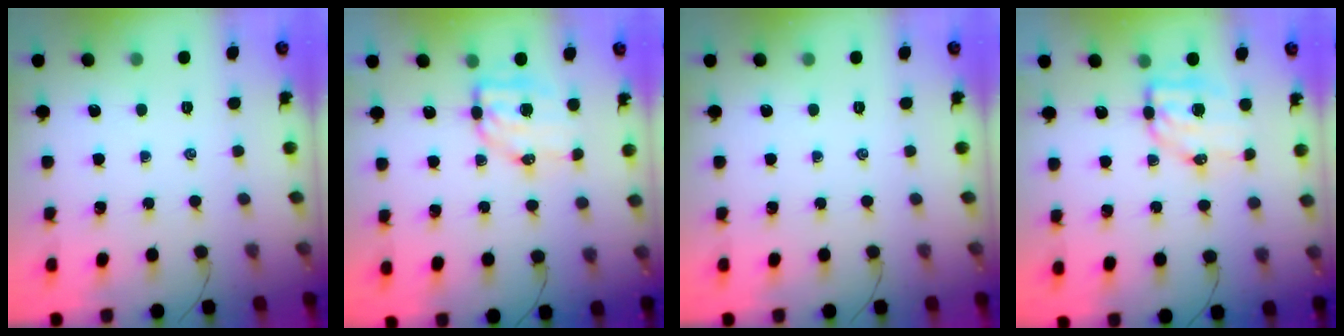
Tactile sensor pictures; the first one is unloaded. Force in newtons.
{"total": 7.8, "press": 7.6, "slide": 1.5}
{"total": 0.0}
{"total": 7.8, "press": 7.6, "slide": 1.5}